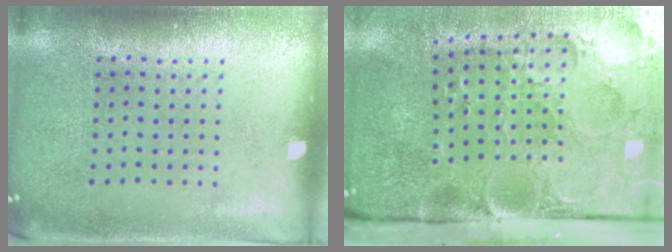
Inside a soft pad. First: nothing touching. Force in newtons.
{"total": 5.3, "press": 4.0, "slide": 3.5}